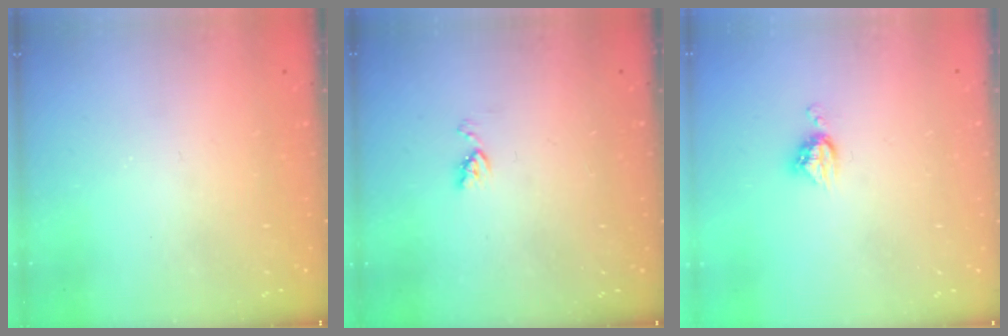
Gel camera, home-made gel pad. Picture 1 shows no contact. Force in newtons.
{"total": 4.0, "press": 4.0, "slide": 0.6}
{"total": 5.4, "press": 5.4, "slide": 0.1}